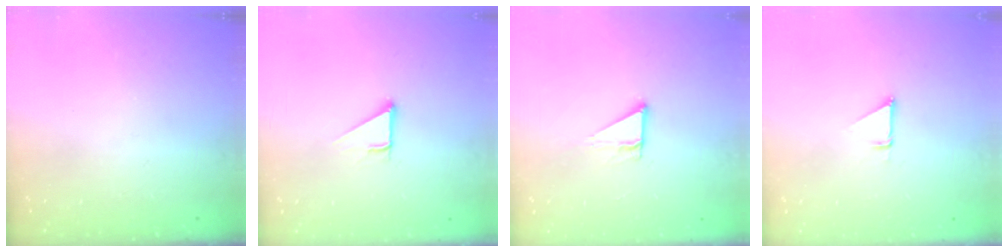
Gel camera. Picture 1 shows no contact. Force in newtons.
{"total": 3.0, "press": 3.0, "slide": 0.1}
{"total": 3.1, "press": 3.1, "slide": 0.2}
{"total": 1.5, "press": 1.5, "slide": 0.1}